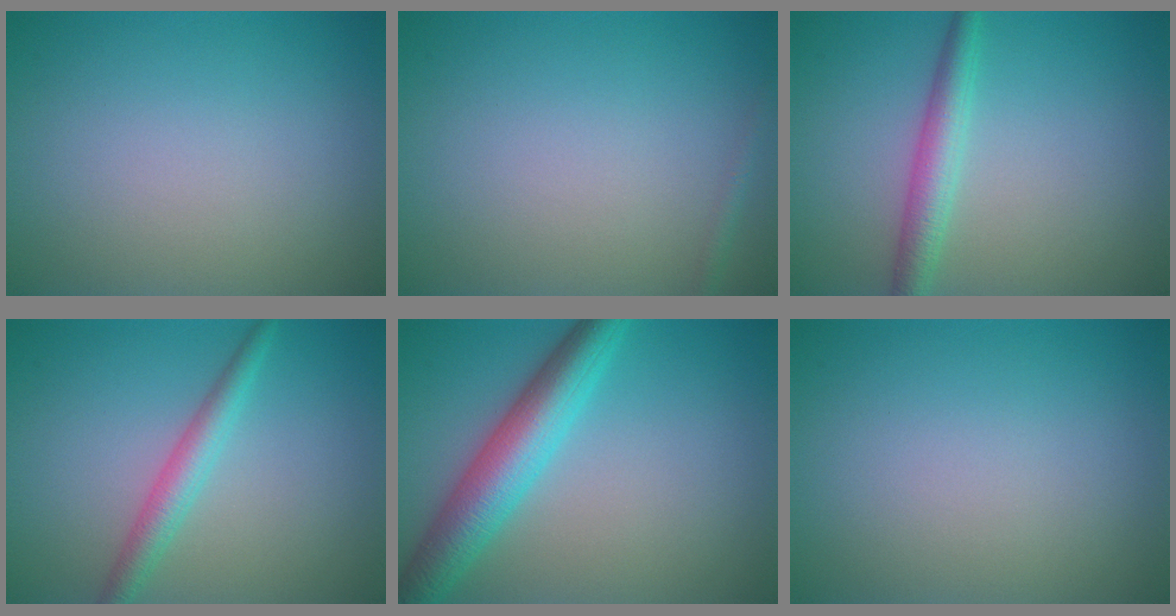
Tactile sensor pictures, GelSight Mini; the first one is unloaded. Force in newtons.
{"total": 0.7, "press": 0.7, "slide": 0.0}
{"total": 3.0, "press": 3.0, "slide": 0.1}
{"total": 2.7, "press": 2.7, "slide": 0.1}
{"total": 6.2, "press": 6.2, "slide": 0.2}
{"total": 0.0}